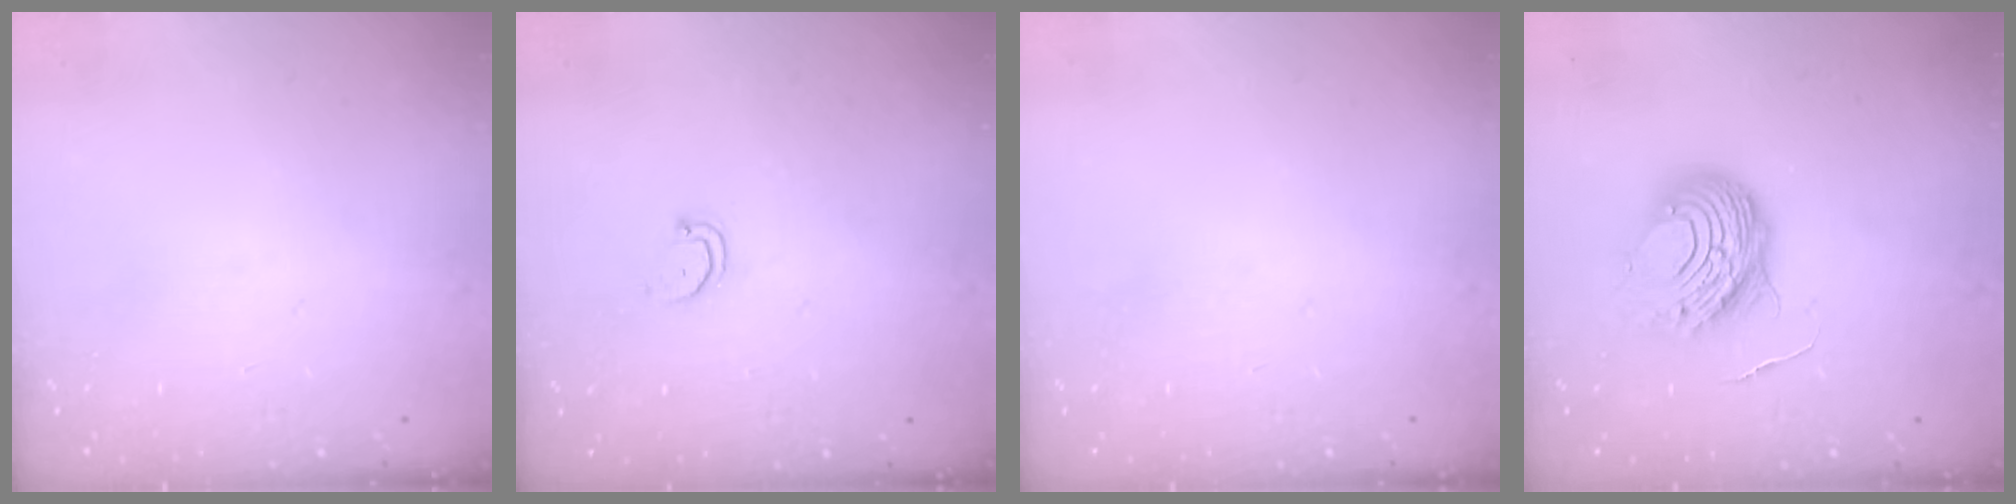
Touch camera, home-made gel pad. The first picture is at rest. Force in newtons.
{"total": 2.5, "press": 2.5, "slide": 0.3}
{"total": 0.0}
{"total": 11.1, "press": 11.1, "slide": 0.9}